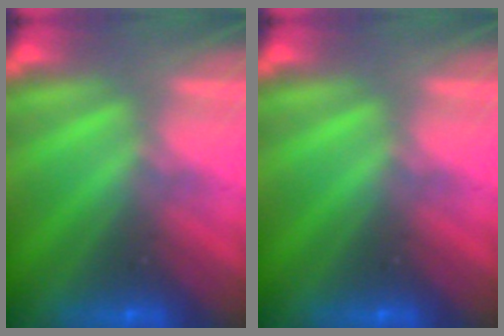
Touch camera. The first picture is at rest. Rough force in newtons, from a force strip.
{"total": 0.0}